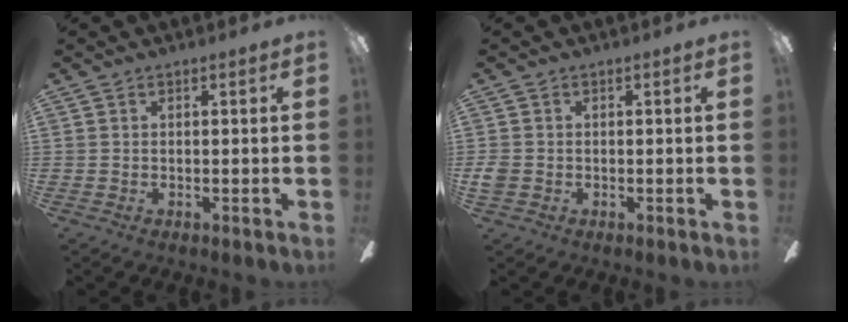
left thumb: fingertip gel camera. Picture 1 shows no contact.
{"total": 2.4, "force": [-0.2, 2.1, 1.0], "torque": [-0.016, 0.006, -0.003]}